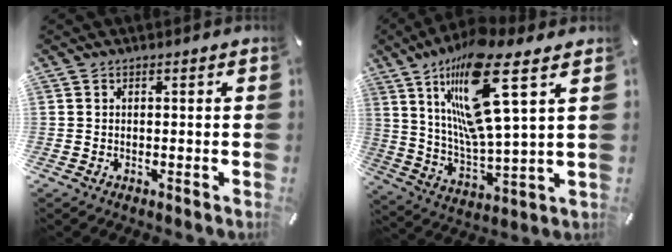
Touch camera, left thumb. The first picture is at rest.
{"total": 20.1, "force": [10.8, 4.0, 16.5], "torque": [-0.330, -0.046, 0.164]}